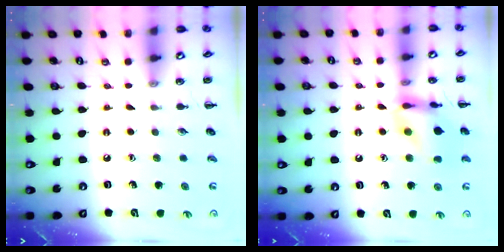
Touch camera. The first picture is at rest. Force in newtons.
{"total": 14.2, "press": 14.1, "slide": 1.4}